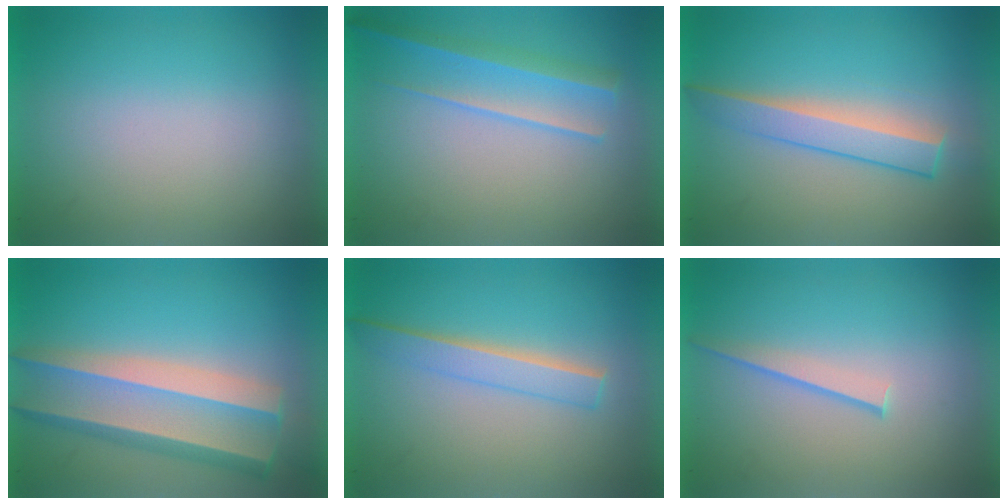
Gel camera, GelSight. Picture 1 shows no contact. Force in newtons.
{"total": 2.2}
{"total": 3.2}
{"total": 6.2}
{"total": 2.2}
{"total": 1.1}